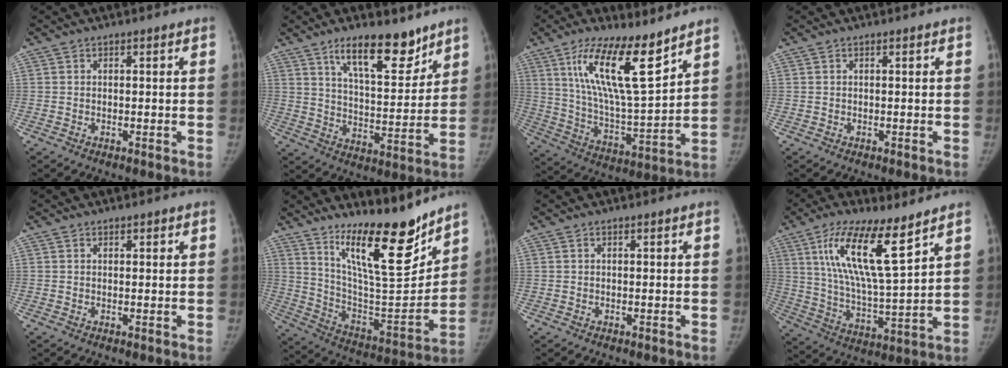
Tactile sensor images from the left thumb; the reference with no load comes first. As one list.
[{"total": 14.0, "force": [9.6, 5.0, 8.9], "torque": [-0.108, -0.065, 0.163]}, {"total": 17.6, "force": [10.5, 4.2, 13.5], "torque": [-0.222, -0.066, 0.202]}, {"total": 0.0}, {"total": 0.8, "force": [0.6, 0.4, 0.4], "torque": [0.001, -0.002, 0.007]}, {"total": 20.3, "force": [15.1, 4.5, 12.7], "torque": [-0.157, -0.118, 0.261]}, {"total": 0.0}, {"total": 16.5, "force": [9.0, 3.8, 13.3], "torque": [-0.241, -0.051, 0.173]}]